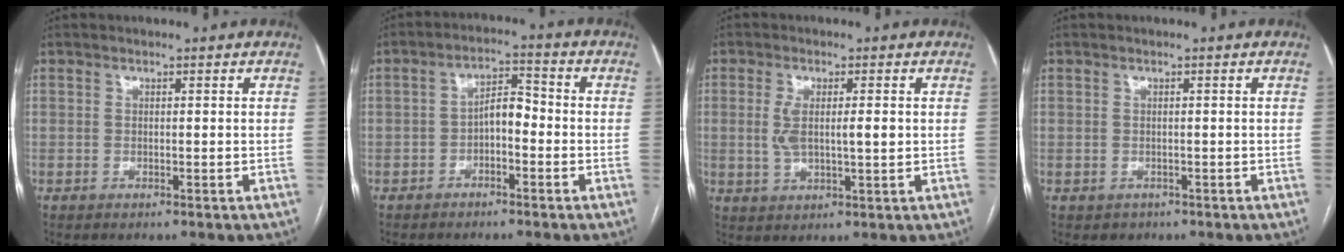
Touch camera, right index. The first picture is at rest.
{"total": 4.6, "force": [-1.5, 2.0, 3.8], "torque": [-0.066, 0.022, -0.028]}
{"total": 5.5, "force": [0.4, 1.7, 5.2], "torque": [-0.102, 0.007, 0.012]}
{"total": 1.6, "force": [-0.7, 1.5, 0.1], "torque": [-0.004, 0.003, -0.006]}